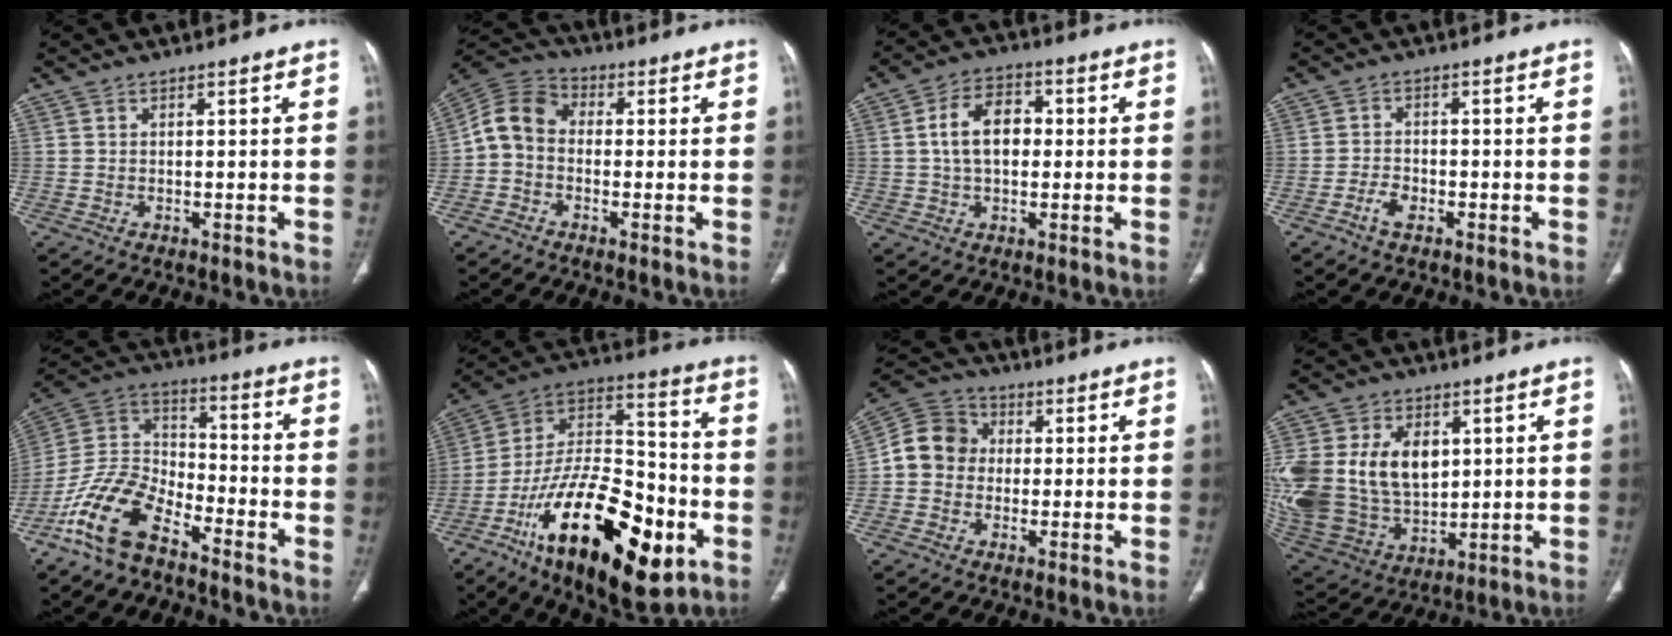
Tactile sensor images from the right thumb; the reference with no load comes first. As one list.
[{"total": 7.6, "force": [-0.8, 5.9, 4.7], "torque": [-0.080, 0.026, -0.035]}, {"total": 9.0, "force": [0.7, 5.9, 6.8], "torque": [-0.107, 0.021, 0.006]}, {"total": 3.2, "force": [-1.9, 1.7, 1.9], "torque": [-0.038, 0.015, -0.034]}, {"total": 14.3, "force": [-9.6, 6.7, 8.3], "torque": [-0.158, 0.065, -0.195]}, {"total": 30.7, "force": [-12.3, 13.6, 24.6], "torque": [-0.405, 0.052, -0.194]}, {"total": 8.8, "force": [-0.2, 7.9, 3.9], "torque": [-0.052, 0.029, -0.018]}, {"total": 26.8, "force": [5.1, 19.0, 18.2], "torque": [-0.402, 0.012, 0.120]}]